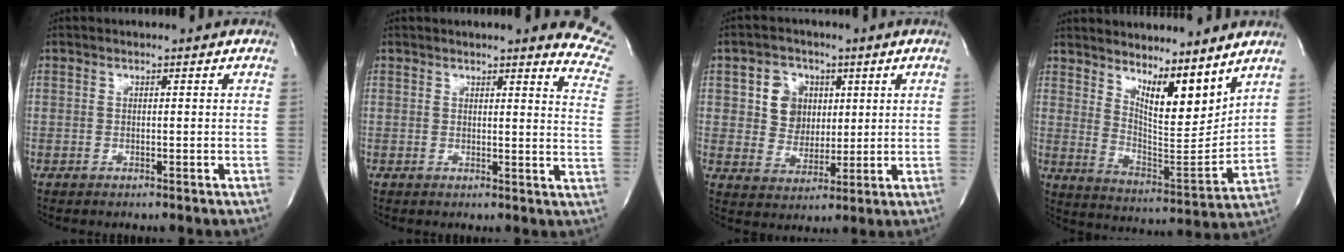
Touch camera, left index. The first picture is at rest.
{"total": 9.8, "force": [9.4, 0.3, 3.0], "torque": [-0.013, -0.077, 0.068]}
{"total": 6.9, "force": [1.9, 6.1, 2.5], "torque": [-0.048, 0.013, 0.042]}
{"total": 11.7, "force": [8.6, 2.8, 7.5], "torque": [-0.128, -0.013, 0.156]}